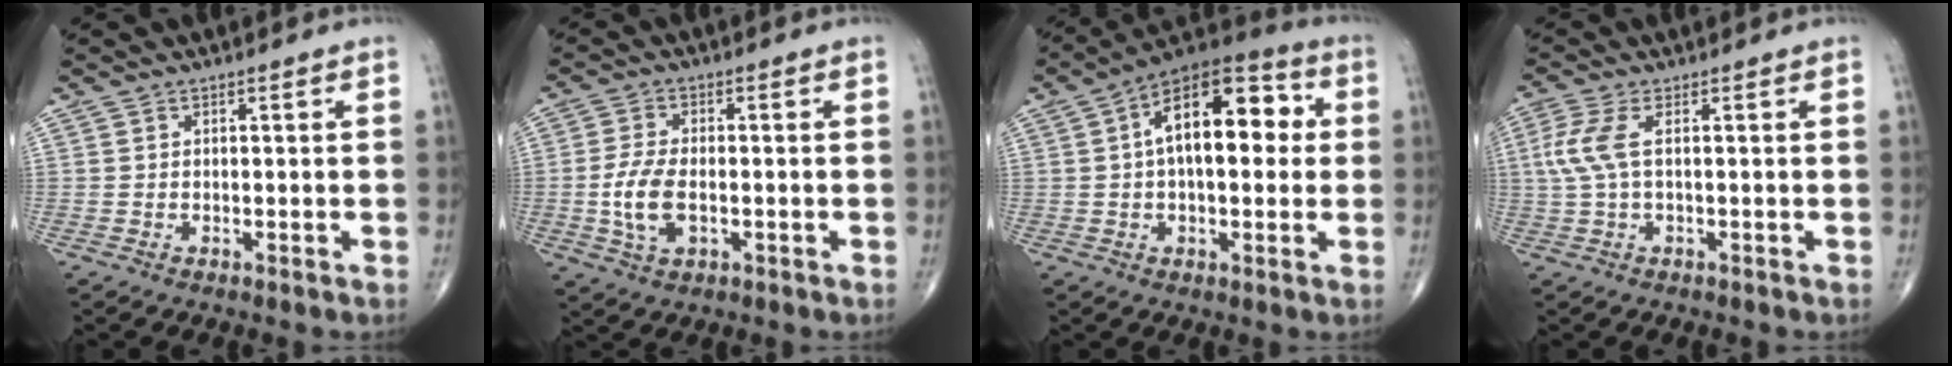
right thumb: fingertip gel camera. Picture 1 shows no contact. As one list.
[{"total": 7.1, "force": [-1.2, 3.7, 6.0], "torque": [-0.127, 0.001, -0.023]}, {"total": 17.2, "force": [2.8, 8.7, 14.6], "torque": [-0.198, 0.036, 0.032]}, {"total": 5.3, "force": [0.7, 1.8, 5.0], "torque": [-0.151, 0.011, 0.013]}]